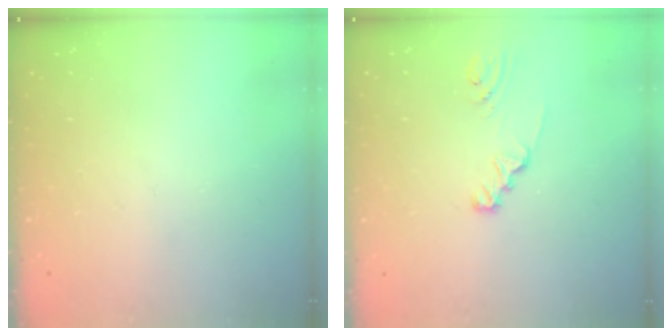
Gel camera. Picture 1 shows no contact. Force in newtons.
{"total": 2.1, "press": 2.1, "slide": 0.2}